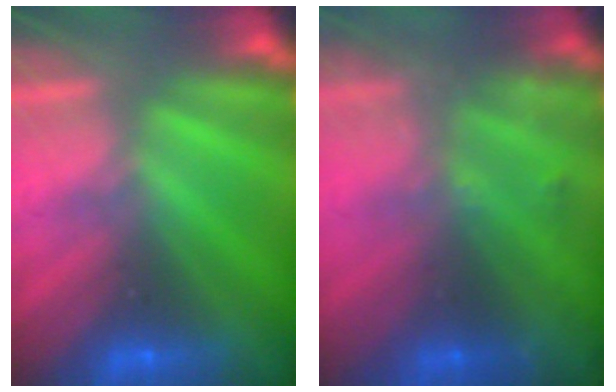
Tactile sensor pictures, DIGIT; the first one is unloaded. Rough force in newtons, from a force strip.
{"total": 2.0}